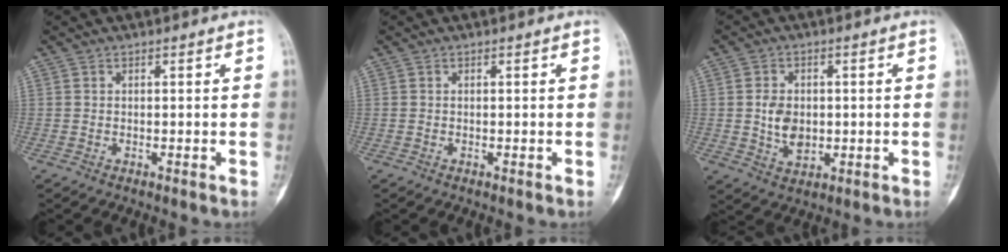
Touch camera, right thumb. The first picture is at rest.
{"total": 0.0}
{"total": 6.1, "force": [-0.1, 4.4, 4.3], "torque": [-0.057, -0.006, 0.004]}